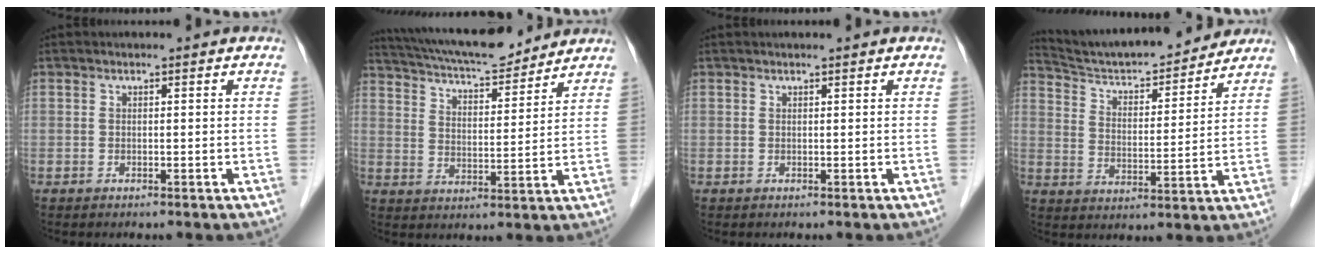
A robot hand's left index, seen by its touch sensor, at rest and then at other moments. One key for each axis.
{"total": 15.5, "fx": 14.1, "fy": 2.7, "fz": 5.8, "tx": -0.104, "ty": 0.023, "tz": 0.226}
{"total": 1.7, "fx": 1.5, "fy": 0.0, "fz": 0.8, "tx": -0.008, "ty": 0.018, "tz": 0.023}
{"total": 16.6, "fx": 15.6, "fy": 2.0, "fz": 5.4, "tx": -0.092, "ty": 0.003, "tz": 0.245}